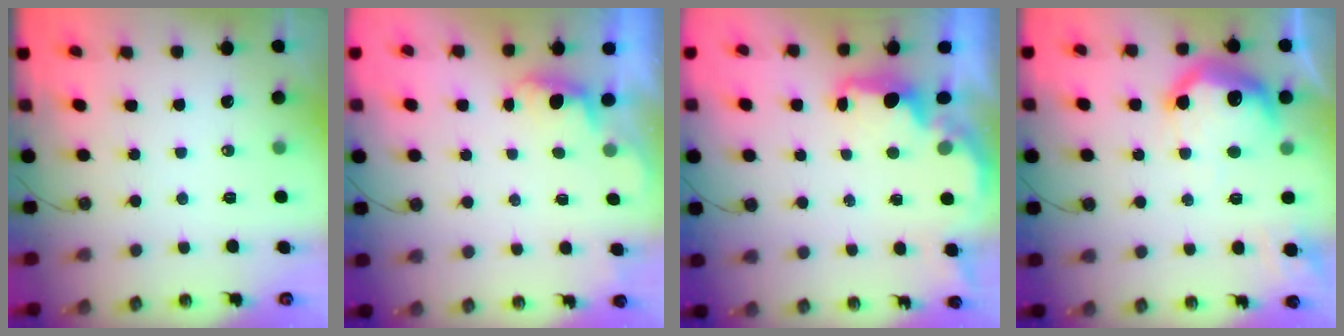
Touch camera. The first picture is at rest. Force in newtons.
{"total": 0.7, "press": 0.1, "slide": 0.7}
{"total": 1.8, "press": 1.6, "slide": 0.7}
{"total": 16.7, "press": 16.7, "slide": 1.1}